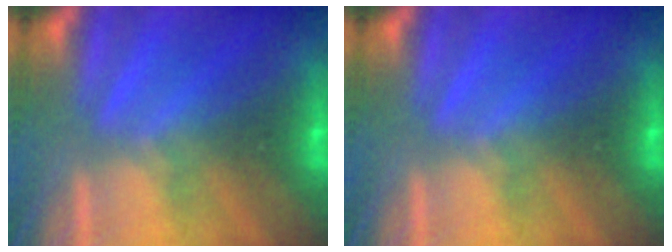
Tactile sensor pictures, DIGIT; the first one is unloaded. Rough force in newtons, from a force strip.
{"total": 0.0}